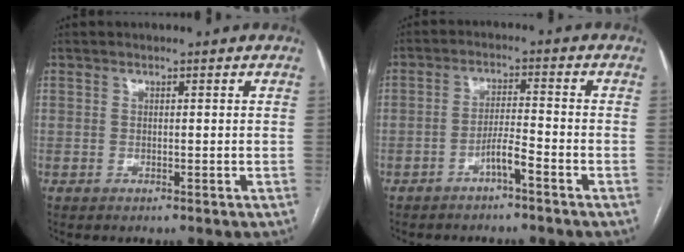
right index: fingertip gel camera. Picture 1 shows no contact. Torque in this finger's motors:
{"motor_torque": [0.69, -0.37, 0.42, 0.09]}